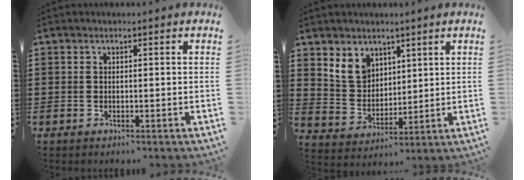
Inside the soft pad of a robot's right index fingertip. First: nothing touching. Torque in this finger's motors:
{"motor_torque": [0.64, 0.61, 0.17, 0.11]}